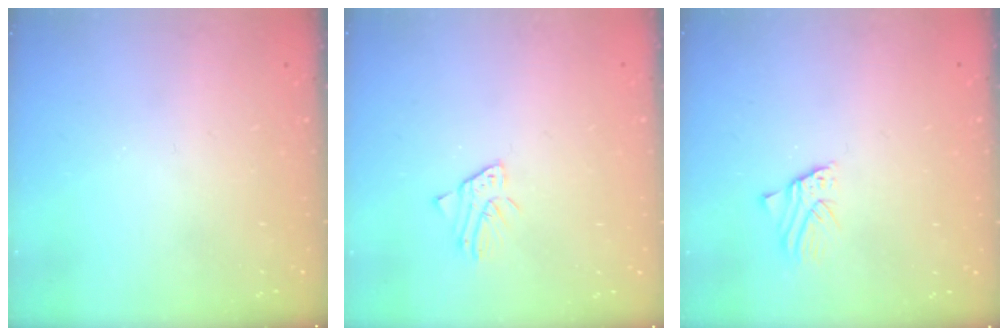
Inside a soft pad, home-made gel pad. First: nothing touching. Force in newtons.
{"total": 1.2, "press": 1.2, "slide": 0.1}
{"total": 1.4, "press": 1.4, "slide": 0.0}